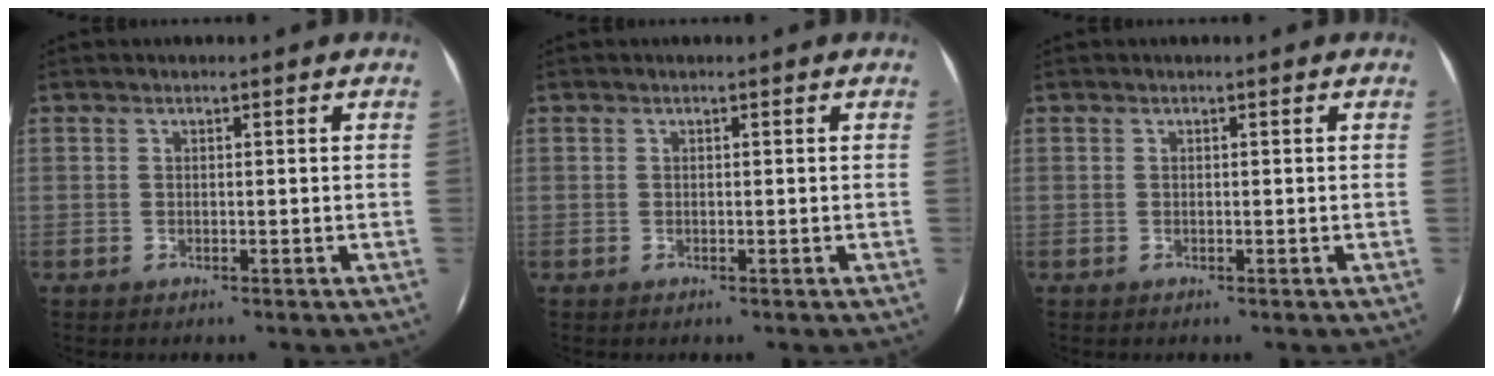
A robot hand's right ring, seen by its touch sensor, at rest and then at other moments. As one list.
[{"total": 0.0}, {"total": 0.0}]